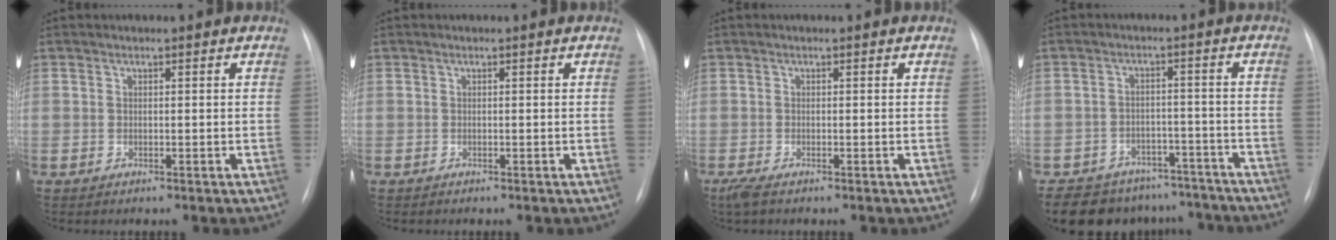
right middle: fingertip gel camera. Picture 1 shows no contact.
{"total": 0.0}
{"total": 2.1, "force": [-1.5, 0.5, 1.4], "torque": [-0.035, -0.009, -0.029]}
{"total": 14.3, "force": [-12.5, 6.4, 2.7], "torque": [-0.039, 0.018, -0.159]}